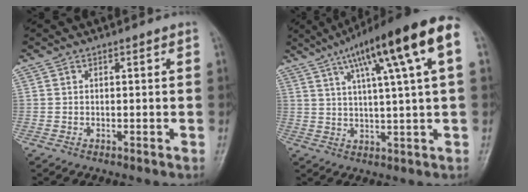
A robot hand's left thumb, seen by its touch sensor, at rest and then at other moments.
{"total": 17.2, "force": [7.4, 1.9, 15.4], "torque": [-0.237, 0.008, 0.109]}